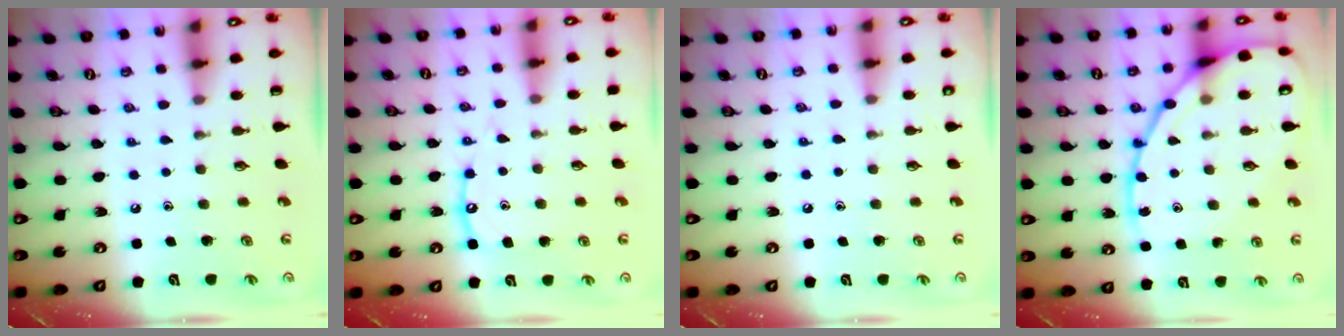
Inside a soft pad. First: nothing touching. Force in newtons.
{"total": 9.6, "press": 9.6, "slide": 0.8}
{"total": 3.5, "press": 3.4, "slide": 0.6}
{"total": 16.3, "press": 16.2, "slide": 1.6}